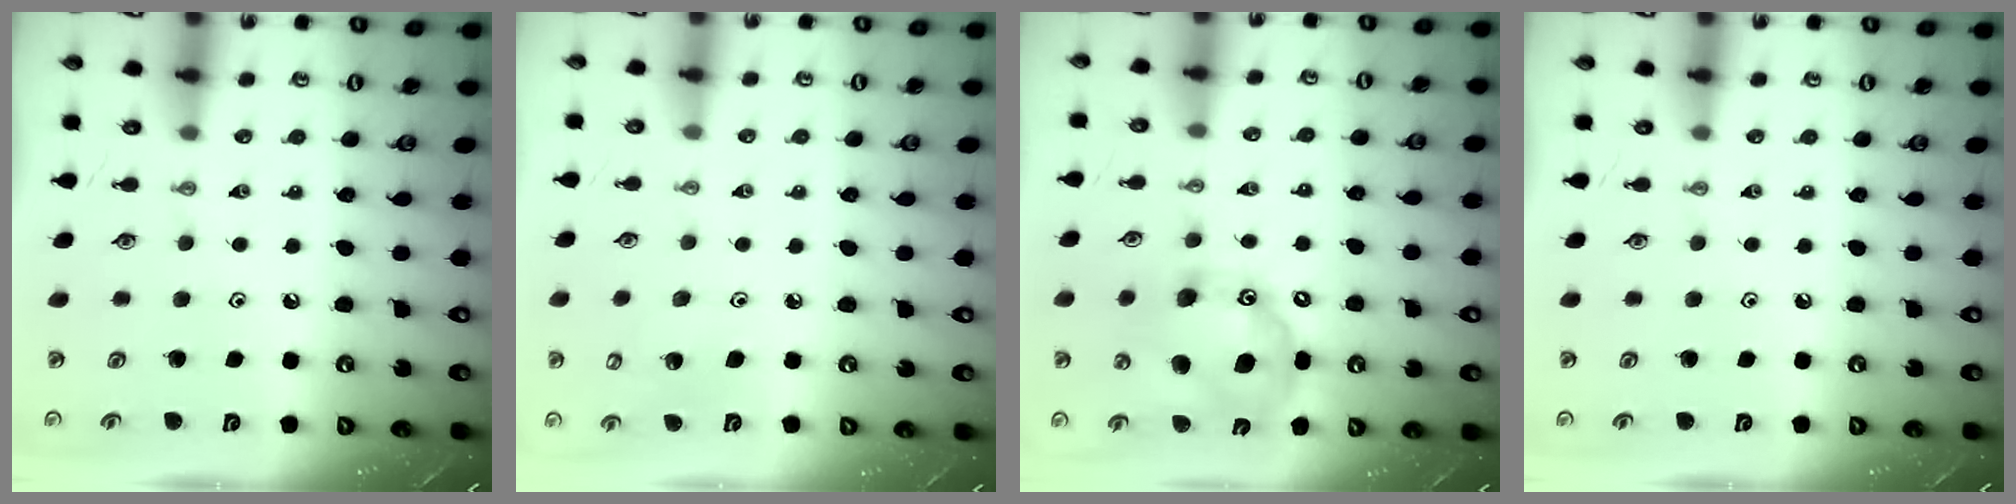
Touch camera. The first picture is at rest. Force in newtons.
{"total": 5.2, "press": 5.1, "slide": 0.5}
{"total": 17.5, "press": 17.5, "slide": 0.4}
{"total": 0.0}